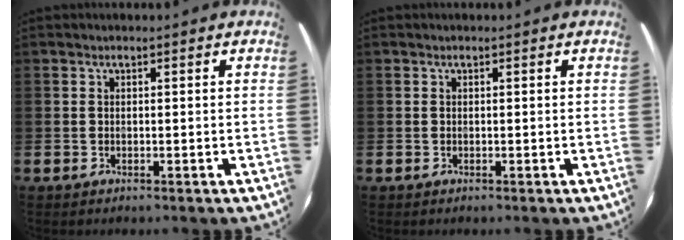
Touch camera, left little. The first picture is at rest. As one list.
[{"total": 0.0}]